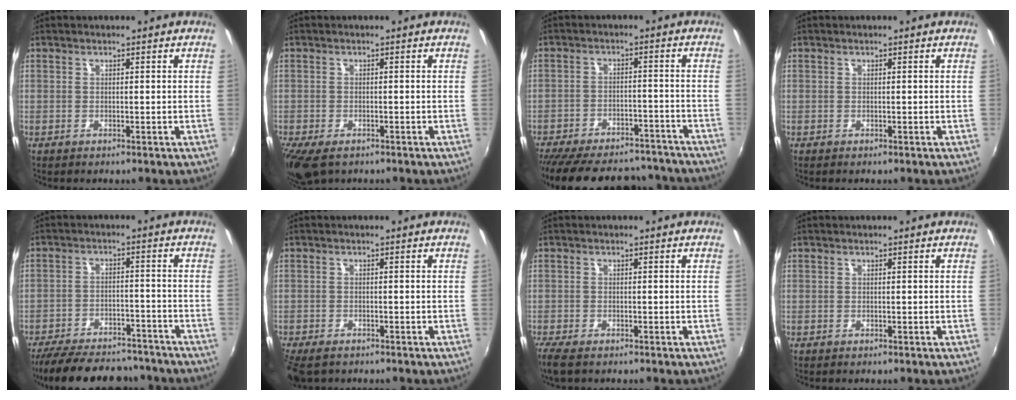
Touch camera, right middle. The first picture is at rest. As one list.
[{"total": 5.6, "force": [-3.9, 2.4, 3.2], "torque": [-0.076, -0.026, -0.068]}, {"total": 23.0, "force": [-19.9, 7.5, 8.8], "torque": [-0.188, 0.009, -0.260]}, {"total": 0.0}, {"total": 21.2, "force": [-18.0, 6.9, 9.0], "torque": [-0.187, -0.003, -0.247]}, {"total": 5.1, "force": [-4.0, 2.0, 2.5], "torque": [-0.066, -0.025, -0.073]}, {"total": 3.8, "force": [-2.8, 0.9, 2.4], "torque": [-0.055, -0.016, -0.053]}, {"total": 0.0}]